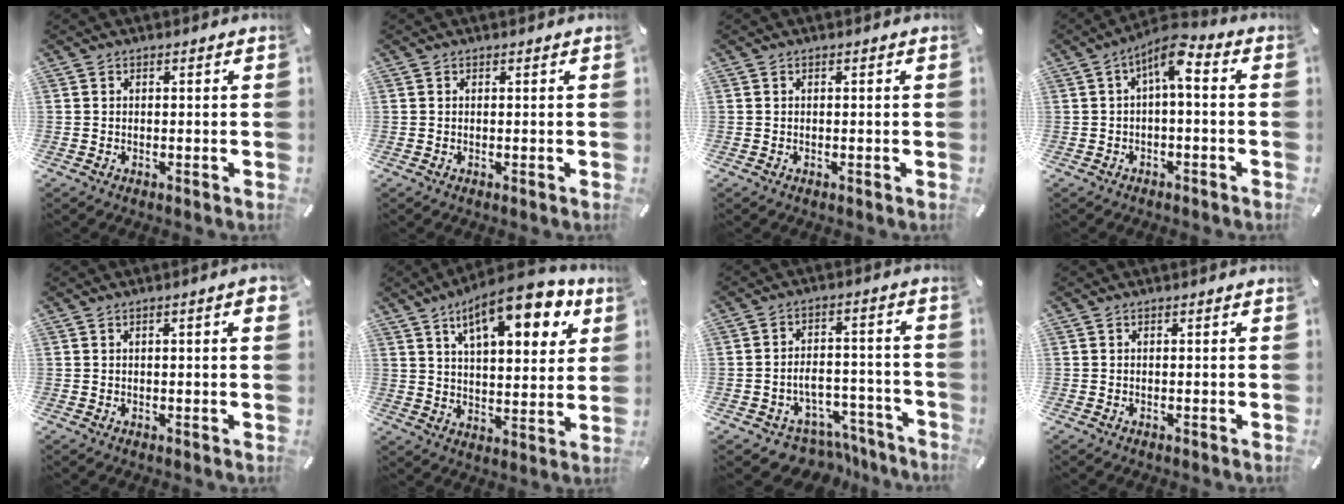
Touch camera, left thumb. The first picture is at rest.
{"total": 0.0}
{"total": 0.0}
{"total": 6.8, "force": [0.8, 2.8, 6.2], "torque": [-0.110, 0.006, 0.012]}
{"total": 2.7, "force": [0.5, 0.3, 2.6], "torque": [-0.047, 0.002, 0.008]}
{"total": 16.3, "force": [9.3, 6.7, 11.6], "torque": [-0.171, -0.037, 0.150]}
{"total": 7.4, "force": [-4.2, 5.6, 2.5], "torque": [-0.033, 0.026, -0.069]}
{"total": 0.0}